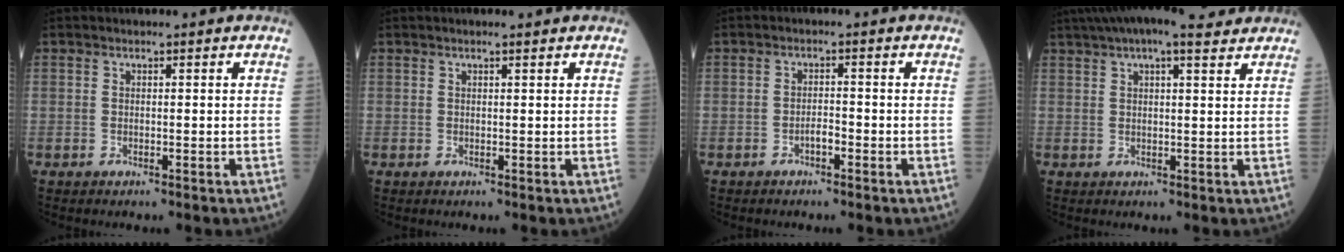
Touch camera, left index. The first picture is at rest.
{"total": 0.6, "force": [0.3, 0.0, 0.6], "torque": [-0.013, 0.001, 0.005]}
{"total": 1.9, "force": [-1.5, 0.4, 1.1], "torque": [-0.018, -0.002, -0.025]}
{"total": 10.5, "force": [8.2, 2.2, 6.1], "torque": [-0.111, 0.038, 0.117]}